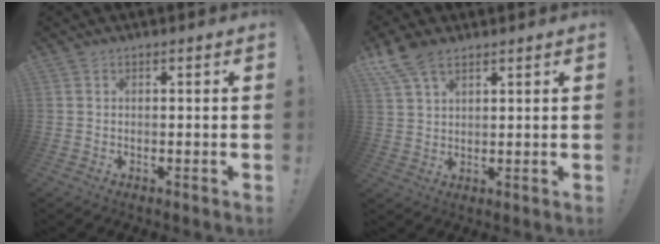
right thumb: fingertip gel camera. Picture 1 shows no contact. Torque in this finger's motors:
{"motor_torque": [-0.04, 0.10, 0.14, 0.06, 0.24]}